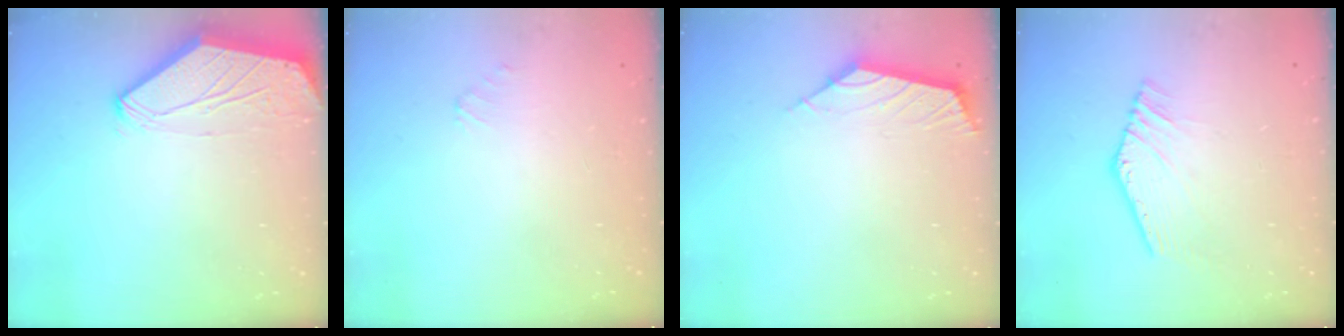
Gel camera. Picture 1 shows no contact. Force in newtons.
{"total": 1.0, "press": 0.9, "slide": 0.4}
{"total": 2.9, "press": 2.8, "slide": 0.7}
{"total": 2.3, "press": 2.3, "slide": 0.2}